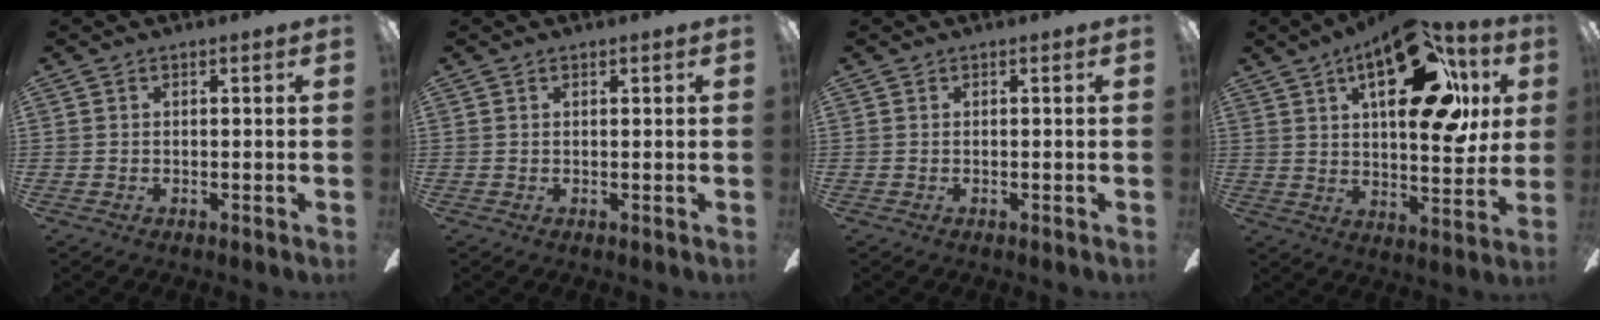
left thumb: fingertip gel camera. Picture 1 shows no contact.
{"total": 0.7, "force": [0.4, 0.3, 0.5], "torque": [-0.010, 0.003, 0.007]}
{"total": 0.0}
{"total": 25.6, "force": [11.9, 11.6, 19.5], "torque": [-0.271, -0.042, 0.190]}